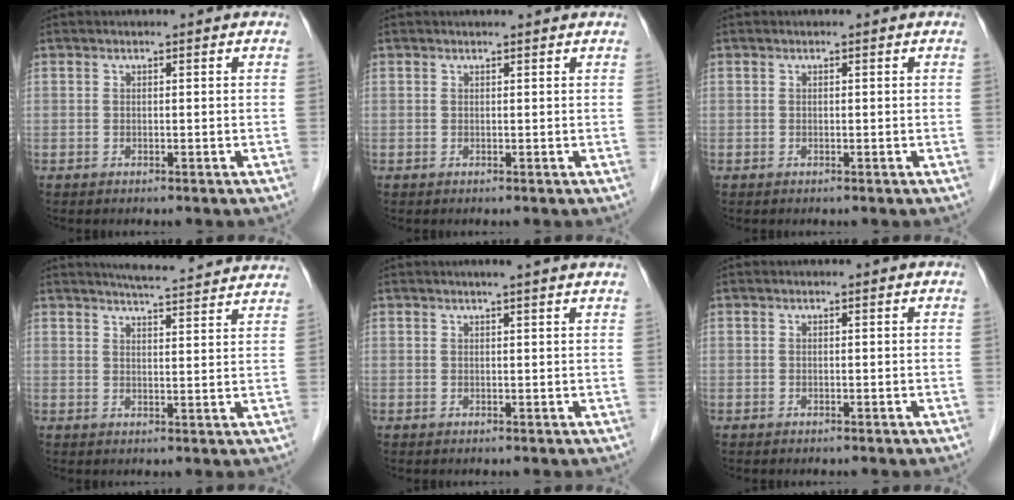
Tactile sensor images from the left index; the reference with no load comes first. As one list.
[{"total": 1.9, "force": [1.8, -0.1, 0.4], "torque": [-0.007, 0.008, 0.022]}, {"total": 0.0}, {"total": 13.4, "force": [12.8, 0.6, 4.1], "torque": [-0.057, 0.000, 0.150]}, {"total": 3.9, "force": [3.3, -0.5, 2.1], "torque": [-0.026, 0.015, 0.037]}, {"total": 0.0}]